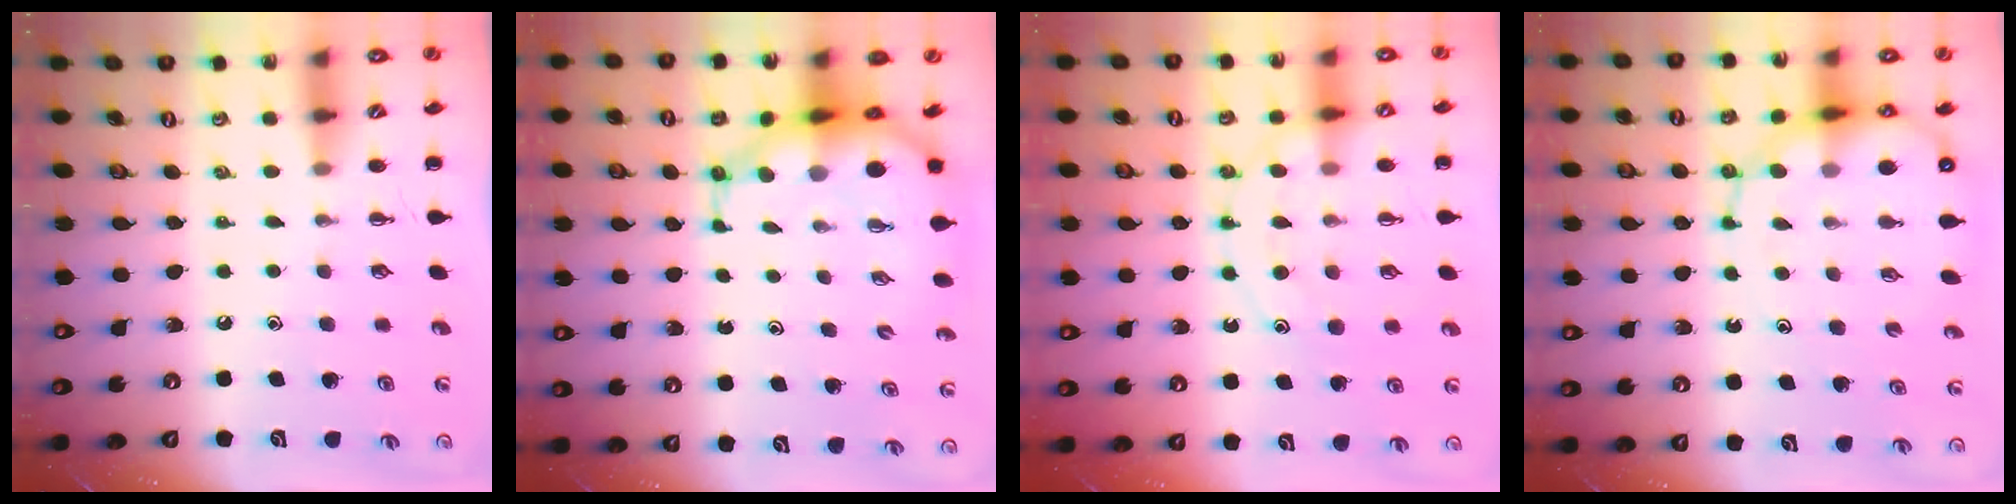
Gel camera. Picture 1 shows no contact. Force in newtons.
{"total": 8.9, "press": 8.5, "slide": 2.7}
{"total": 12.6, "press": 12.5, "slide": 0.9}
{"total": 11.9, "press": 11.5, "slide": 3.3}